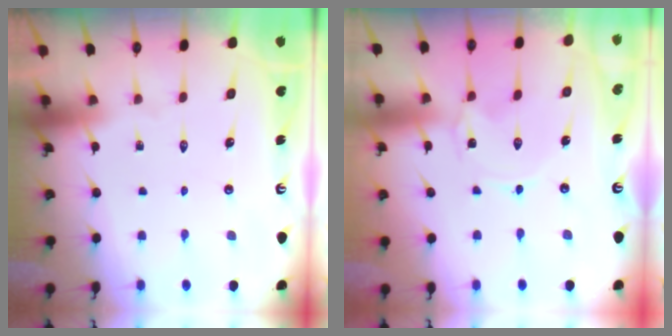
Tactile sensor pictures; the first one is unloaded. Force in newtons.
{"total": 0.0}